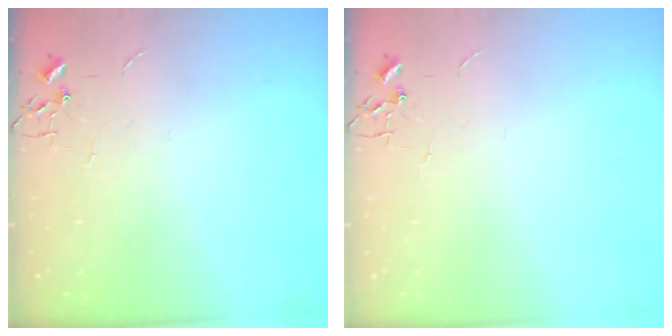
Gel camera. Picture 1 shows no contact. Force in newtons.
{"total": 0.0}